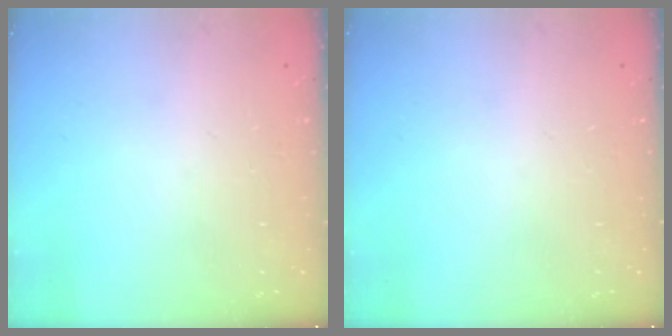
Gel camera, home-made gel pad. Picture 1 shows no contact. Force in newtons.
{"total": 0.0}